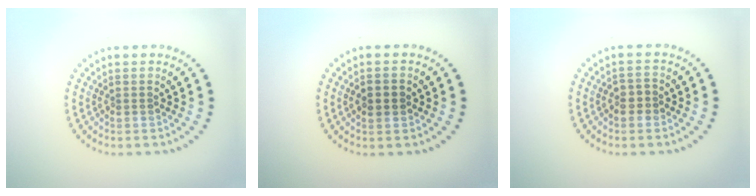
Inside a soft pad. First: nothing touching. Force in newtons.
{"total": 2.3, "press": 2.2, "slide": 0.2}
{"total": 1.5, "press": 1.4, "slide": 0.4}